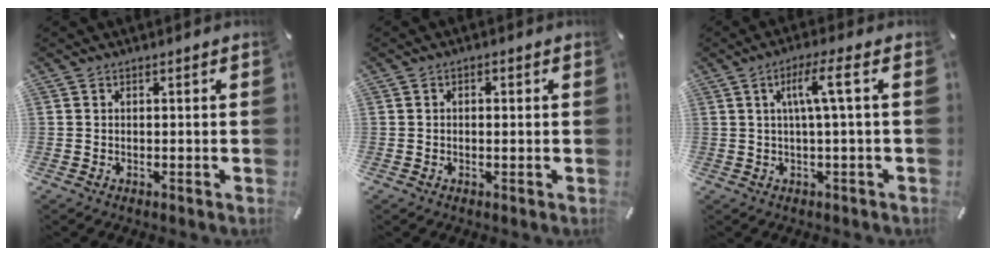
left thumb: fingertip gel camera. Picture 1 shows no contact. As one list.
[{"total": 1.1, "force": [-0.2, 0.7, 0.8], "torque": [-0.016, 0.004, -0.005]}, {"total": 7.0, "force": [1.4, 0.4, 6.9], "torque": [-0.136, 0.004, 0.016]}]